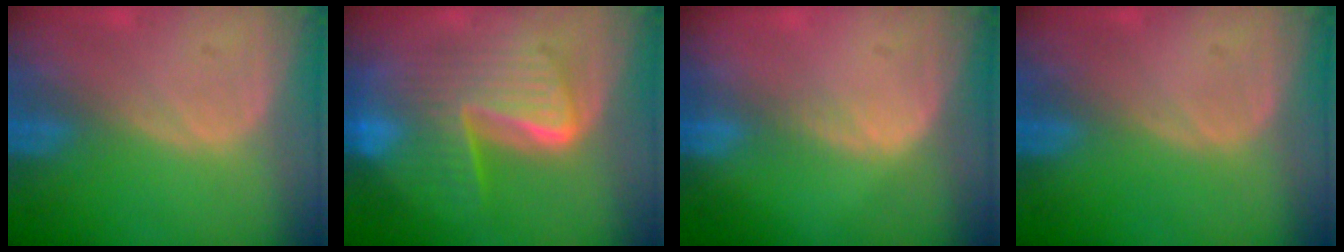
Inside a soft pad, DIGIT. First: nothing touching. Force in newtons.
{"total": 10.4, "press": 10.4, "slide": 0.9}
{"total": 1.5, "press": 1.0, "slide": 1.1}
{"total": 0.0}